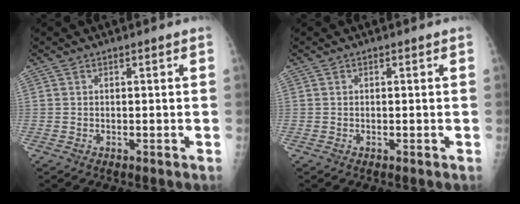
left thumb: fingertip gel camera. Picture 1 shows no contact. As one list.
[{"total": 0.0}]